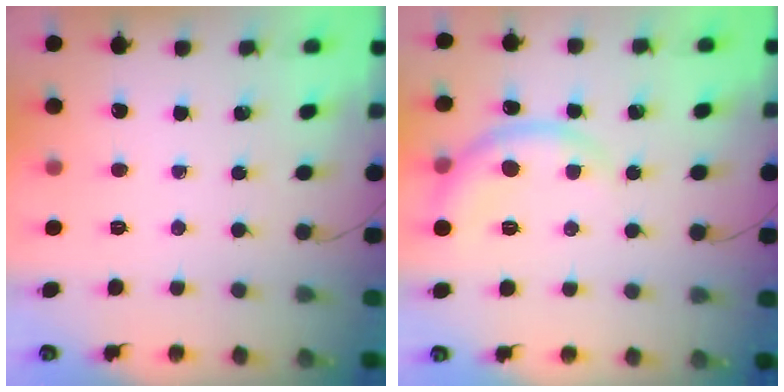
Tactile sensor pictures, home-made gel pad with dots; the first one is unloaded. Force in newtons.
{"total": 6.7, "press": 6.7, "slide": 0.9}